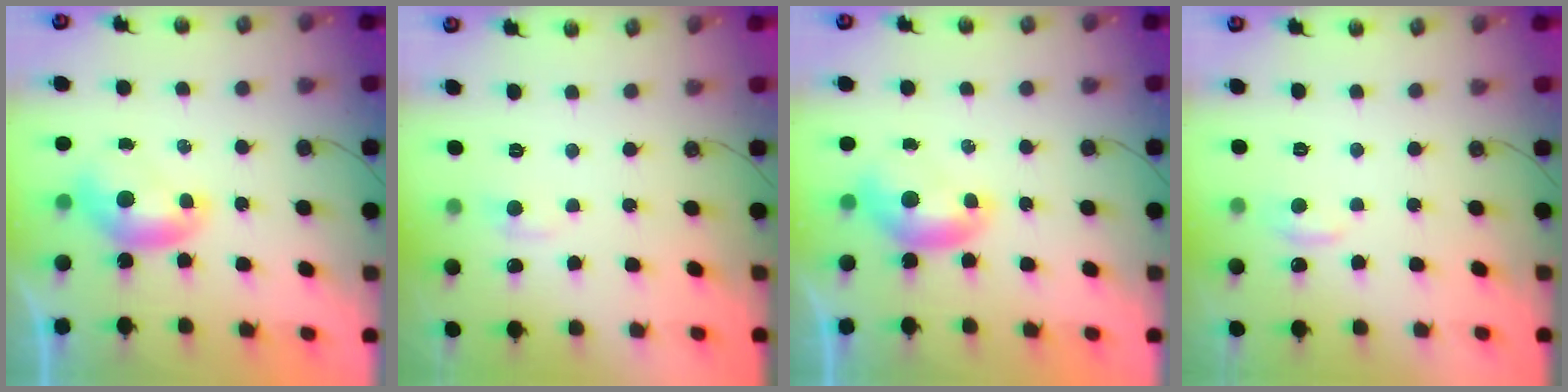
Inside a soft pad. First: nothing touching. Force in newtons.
{"total": 0.9, "press": 0.6, "slide": 0.7}
{"total": 0.0}
{"total": 1.0, "press": 0.7, "slide": 0.7}